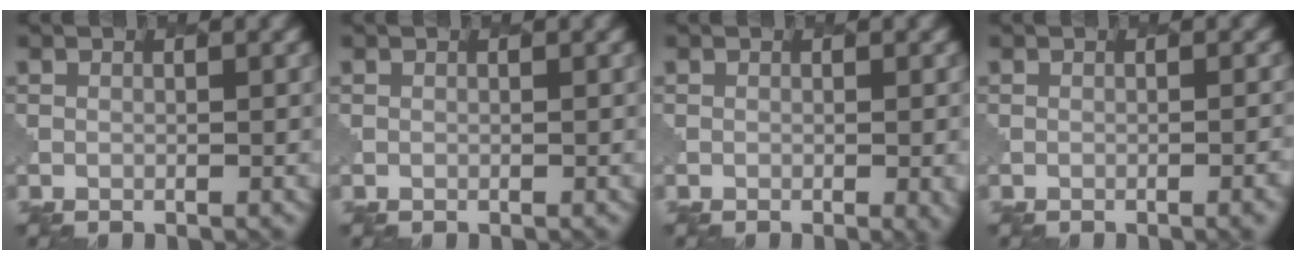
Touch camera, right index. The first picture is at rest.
{"total": 0.0}
{"total": 1.9, "force": [-0.7, 0.4, 1.7], "torque": [-0.022, -0.002, -0.009]}
{"total": 2.8, "force": [-1.5, 0.9, 2.2], "torque": [-0.005, 0.012, -0.014]}